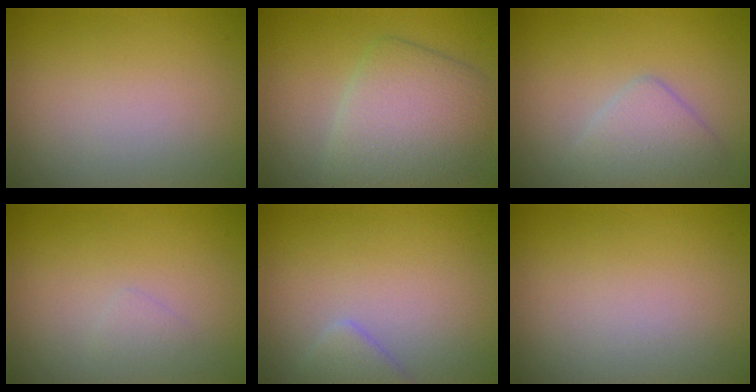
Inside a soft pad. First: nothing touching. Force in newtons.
{"total": 5.9, "press": 5.9, "slide": 0.2}
{"total": 3.0, "press": 3.0, "slide": 0.1}
{"total": 0.7, "press": 0.7, "slide": 0.1}
{"total": 1.7, "press": 1.7, "slide": 0.1}
{"total": 0.0}